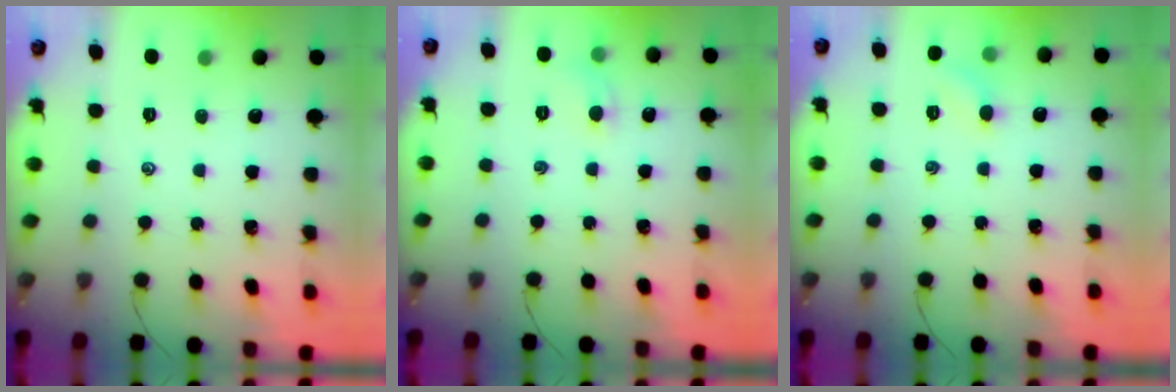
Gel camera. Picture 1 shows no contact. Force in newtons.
{"total": 4.8, "press": 4.5, "slide": 1.6}
{"total": 5.0, "press": 4.7, "slide": 1.5}